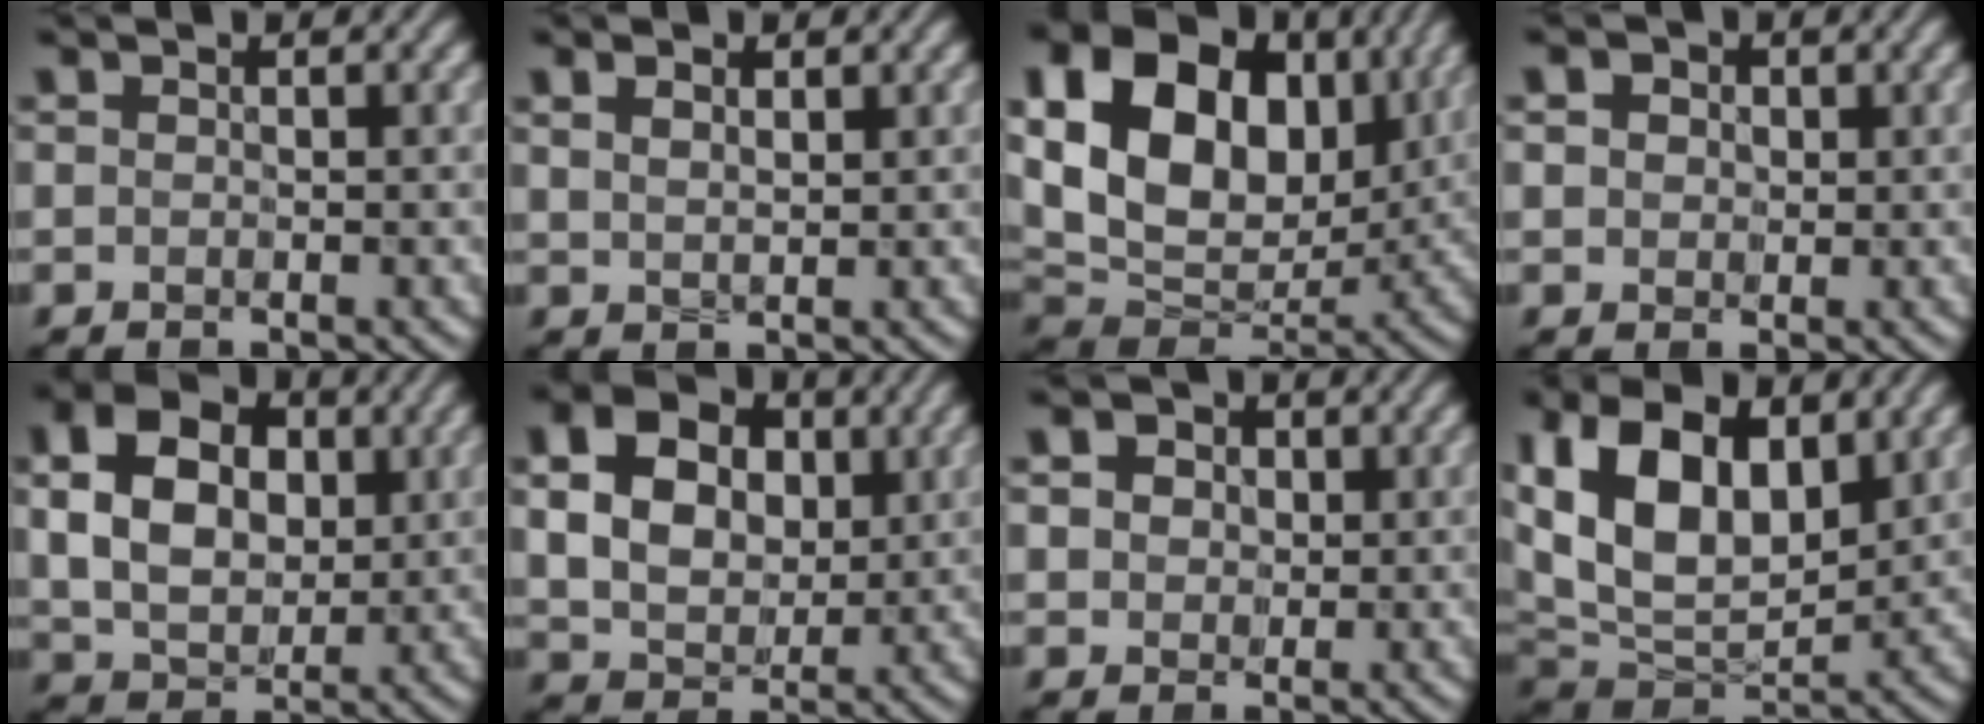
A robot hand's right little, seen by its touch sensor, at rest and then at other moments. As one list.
[{"total": 1.6, "force": [0.8, 0.8, 1.1], "torque": [-0.024, -0.001, 0.020]}, {"total": 15.7, "force": [3.9, 11.1, 10.3], "torque": [-0.211, 0.019, 0.075]}, {"total": 3.3, "force": [1.3, 2.6, 1.6], "torque": [-0.049, 0.011, 0.018]}, {"total": 8.5, "force": [1.4, 6.1, 5.7], "torque": [-0.133, 0.013, 0.022]}, {"total": 10.0, "force": [2.4, 7.7, 5.9], "torque": [-0.135, 0.022, 0.045]}, {"total": 5.3, "force": [2.2, 4.0, 2.7], "torque": [-0.074, 0.013, 0.025]}, {"total": 12.3, "force": [3.5, 7.4, 9.2], "torque": [-0.198, 0.001, 0.063]}]